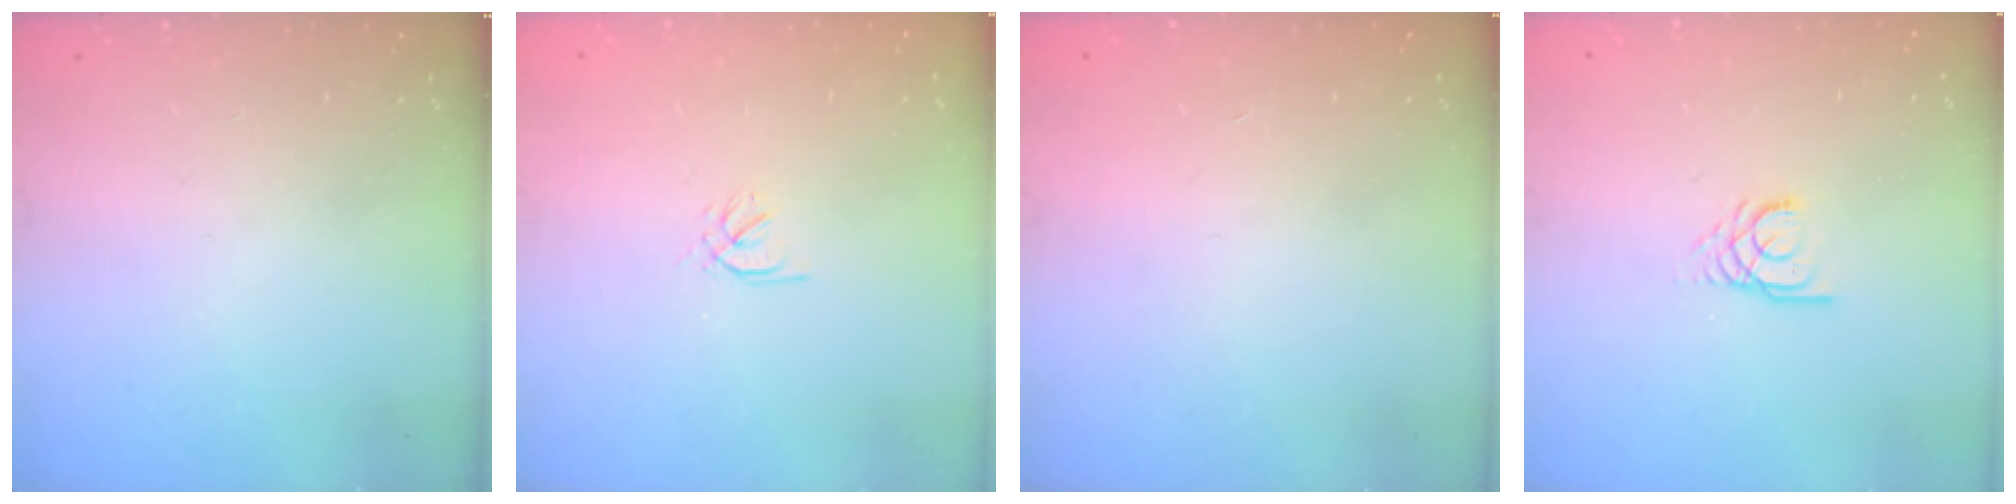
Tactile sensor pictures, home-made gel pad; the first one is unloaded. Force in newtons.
{"total": 0.5, "press": 0.3, "slide": 0.4}
{"total": 0.9, "press": 0.8, "slide": 0.2}
{"total": 3.0, "press": 3.0, "slide": 0.4}